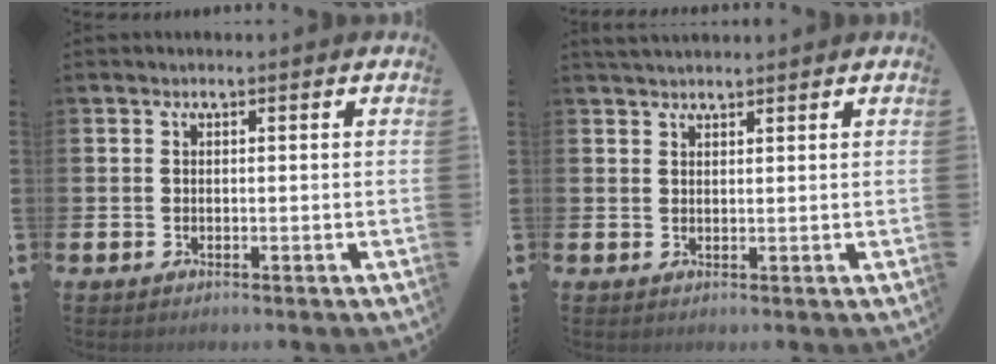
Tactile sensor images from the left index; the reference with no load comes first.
{"total": 2.0, "force": [2.0, 0.4, 0.3], "torque": [0.000, -0.003, 0.034]}